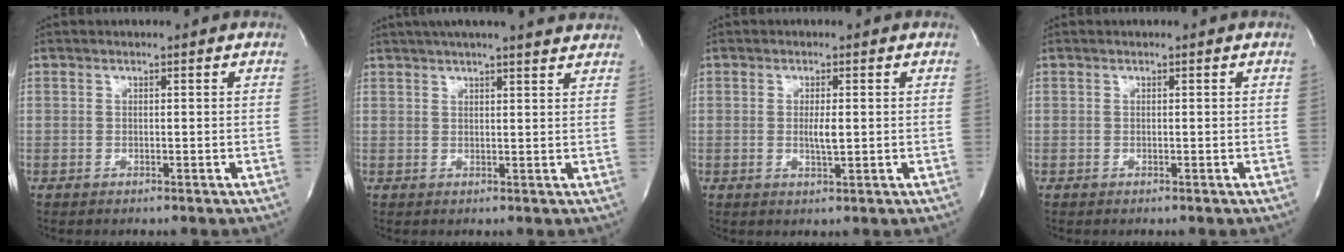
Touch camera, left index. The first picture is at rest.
{"total": 13.7, "force": [12.1, 1.1, 6.2], "torque": [-0.097, 0.031, 0.154]}
{"total": 2.4, "force": [0.0, 0.5, 2.4], "torque": [-0.047, -0.003, 0.000]}
{"total": 0.0}